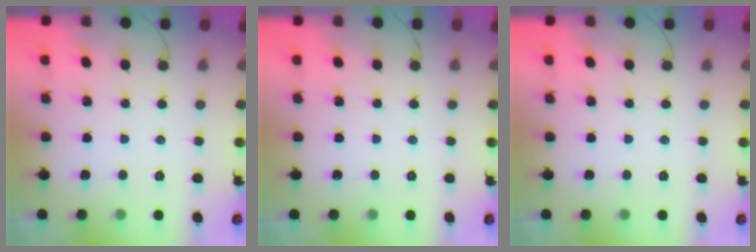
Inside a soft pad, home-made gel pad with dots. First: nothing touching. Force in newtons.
{"total": 0.0}
{"total": 0.0}